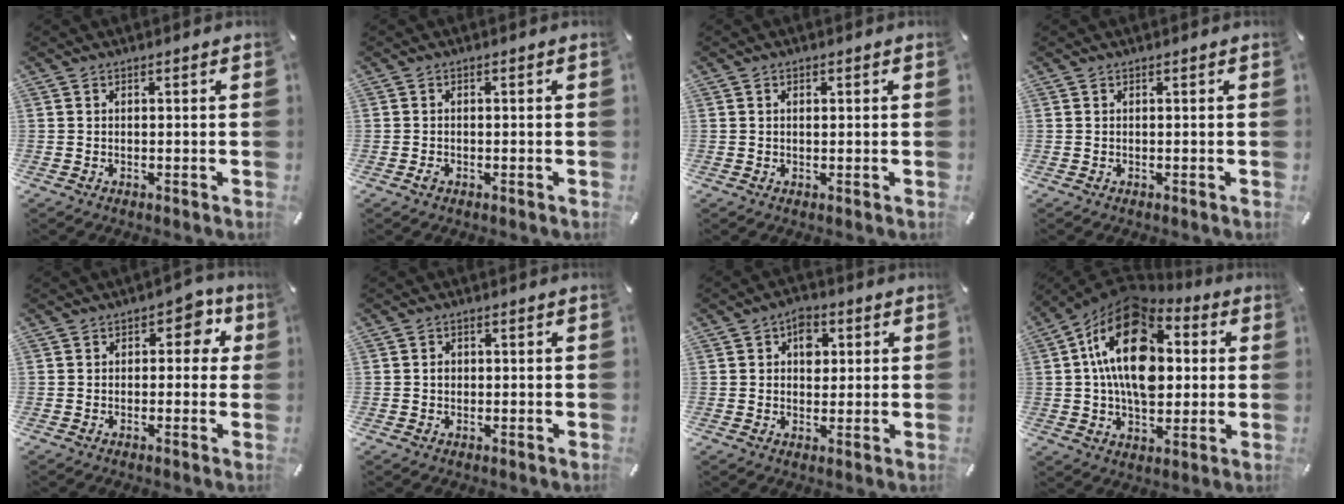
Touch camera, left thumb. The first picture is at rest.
{"total": 1.0, "force": [-0.5, 0.7, 0.7], "torque": [-0.014, 0.000, -0.010]}
{"total": 1.1, "force": [0.2, 0.7, 0.8], "torque": [-0.011, 0.000, 0.001]}
{"total": 0.0}
{"total": 5.6, "force": [1.1, 3.8, 4.0], "torque": [-0.037, -0.002, 0.008]}
{"total": 1.7, "force": [-0.1, 1.5, 0.8], "torque": [-0.009, 0.002, -0.006]}
{"total": 5.2, "force": [1.4, 3.9, 3.1], "torque": [-0.027, -0.006, 0.016]}
{"total": 21.1, "force": [3.3, 13.8, 15.6], "torque": [-0.291, -0.002, 0.052]}